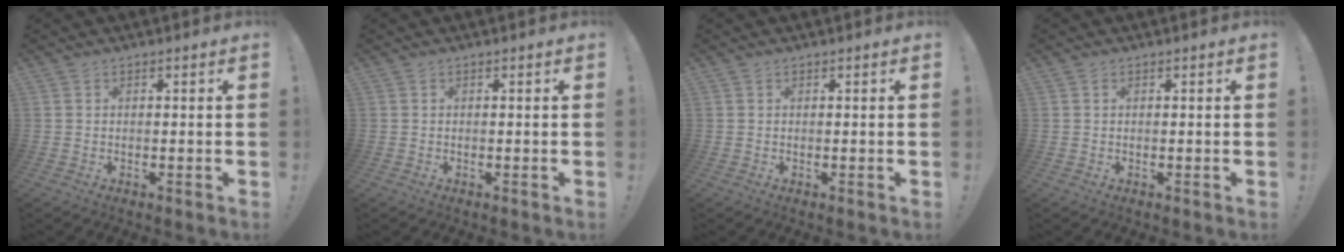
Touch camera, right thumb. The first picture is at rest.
{"total": 0.0}
{"total": 0.0}
{"total": 0.0}